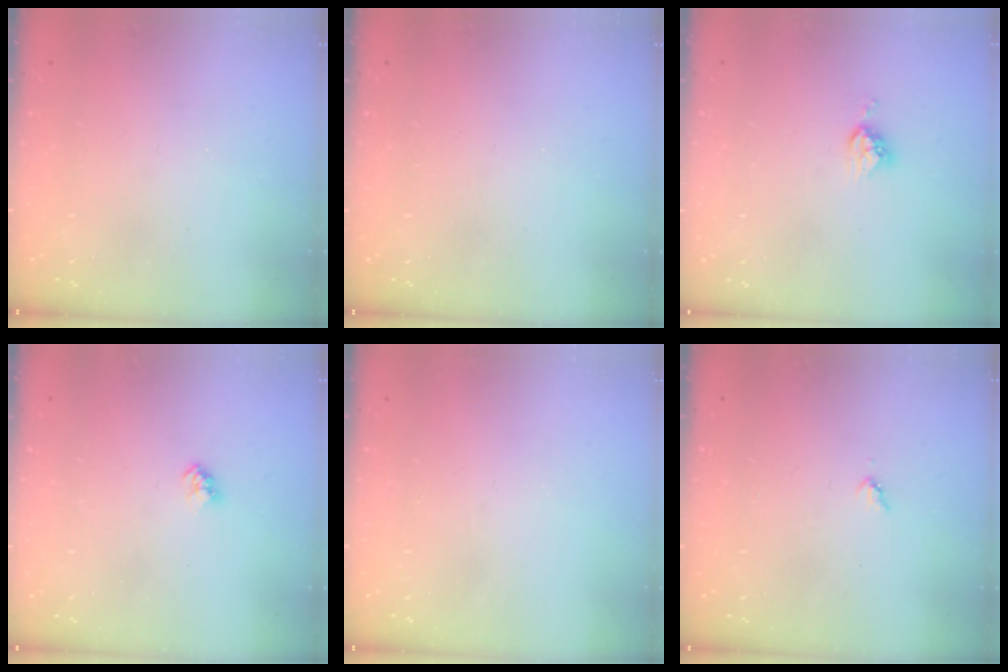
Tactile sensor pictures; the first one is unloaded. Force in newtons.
{"total": 0.0}
{"total": 5.4, "press": 5.4, "slide": 0.1}
{"total": 2.4, "press": 2.4, "slide": 0.2}
{"total": 0.0}
{"total": 3.0, "press": 3.0, "slide": 0.3}